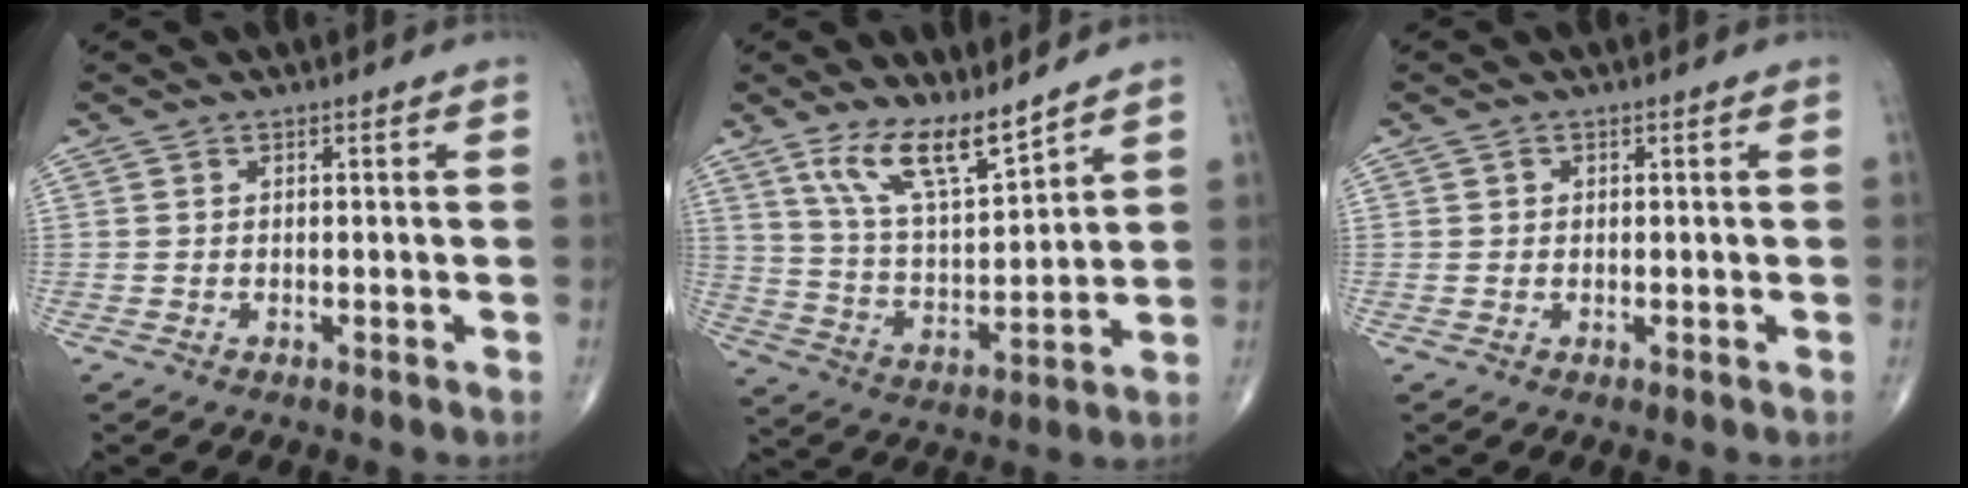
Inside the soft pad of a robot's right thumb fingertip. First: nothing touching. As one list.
[{"total": 11.4, "force": [8.5, 3.1, 7.0], "torque": [-0.118, -0.061, 0.173]}, {"total": 0.7, "force": [0.2, 0.7, 0.1], "torque": [0.003, 0.002, 0.002]}]